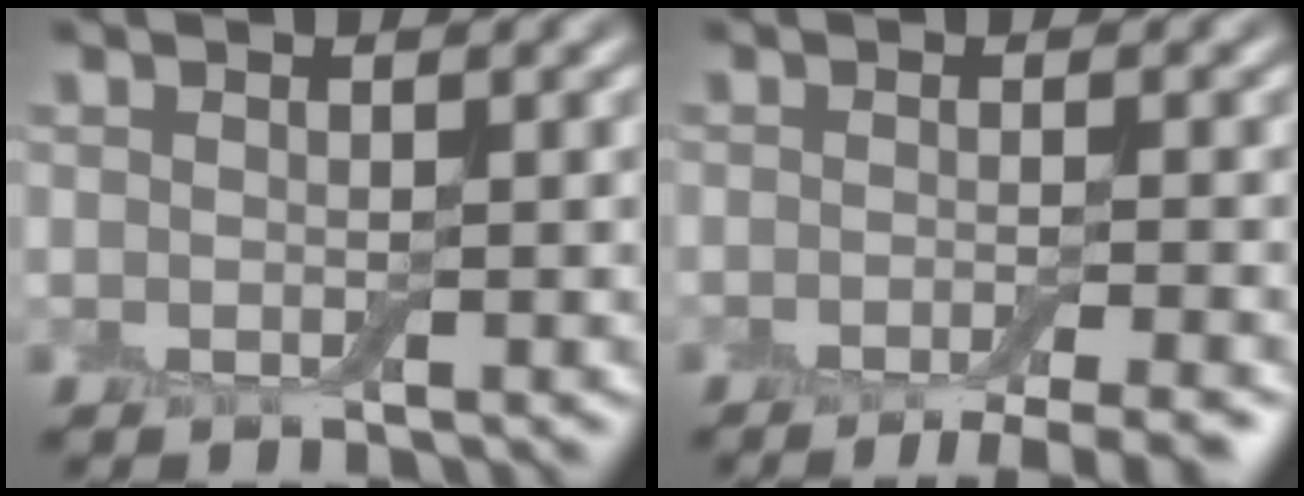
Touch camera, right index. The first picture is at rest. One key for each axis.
{"total": 4.6, "fx": -3.1, "fy": 1.0, "fz": 3.3, "tx": -0.030, "ty": -0.003, "tz": -0.049}